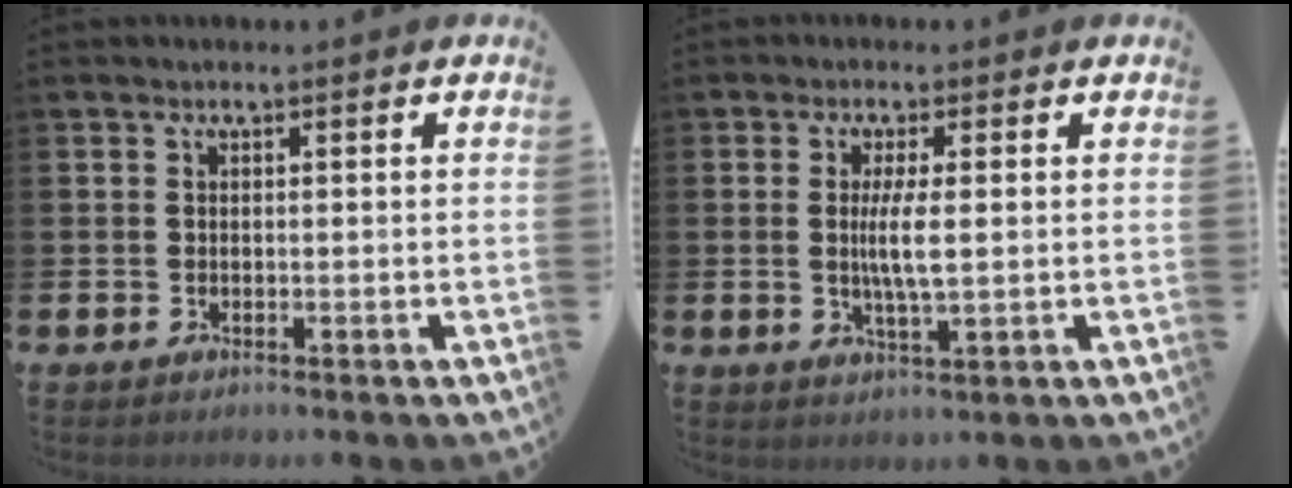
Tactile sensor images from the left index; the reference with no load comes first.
{"total": 3.9, "force": [0.4, 0.6, 3.9], "torque": [-0.065, -0.005, 0.002]}